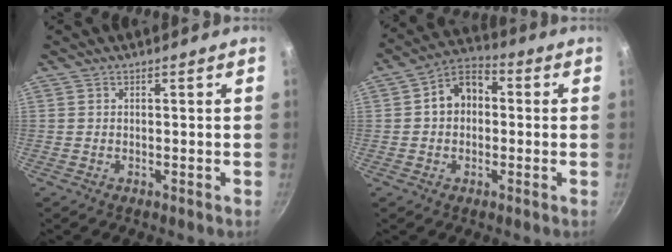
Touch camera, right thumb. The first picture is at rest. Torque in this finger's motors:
{"motor_torque": [-0.60, 0.43, 0.12, -0.01, 0.09]}